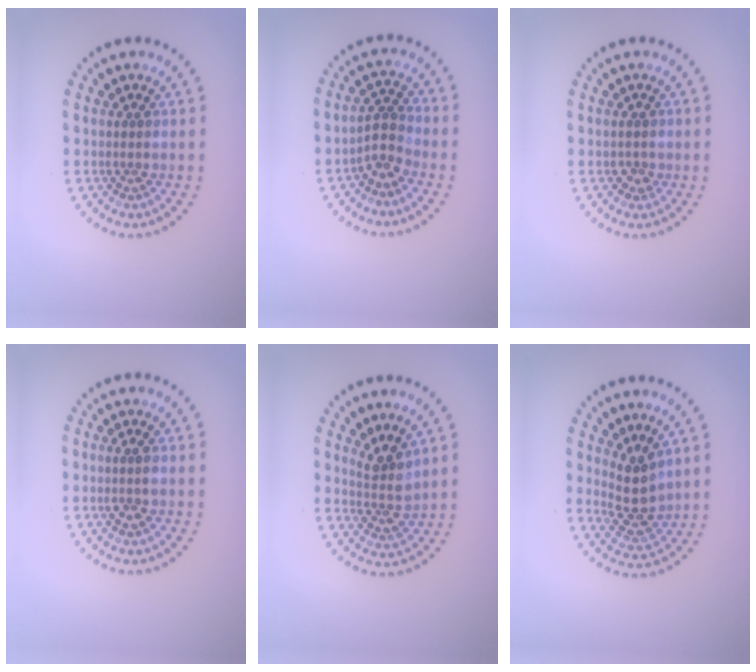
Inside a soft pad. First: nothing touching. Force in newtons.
{"total": 2.3, "press": 1.8, "slide": 1.5}
{"total": 0.9, "press": 0.8, "slide": 0.3}
{"total": 1.2, "press": 1.1, "slide": 0.5}
{"total": 2.8, "press": 2.1, "slide": 1.8}
{"total": 3.3, "press": 2.8, "slide": 1.6}